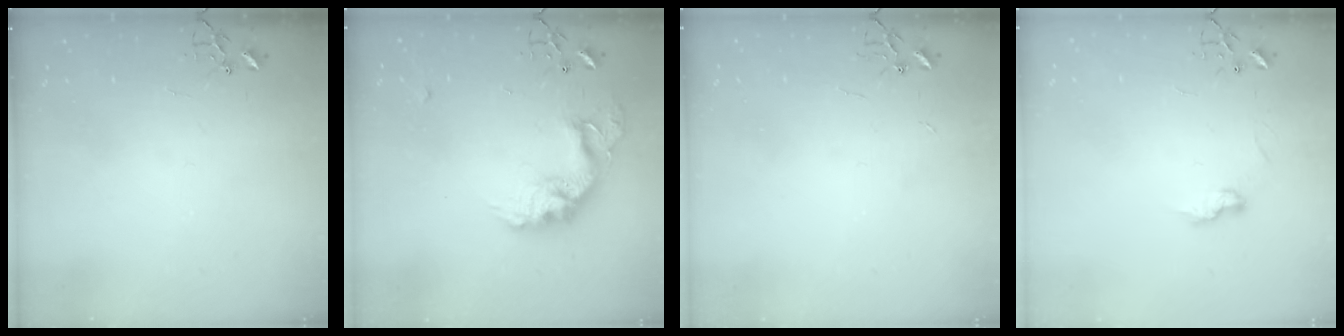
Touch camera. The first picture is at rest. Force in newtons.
{"total": 17.2, "press": 17.2, "slide": 1.2}
{"total": 2.2, "press": 2.2, "slide": 0.3}
{"total": 6.7, "press": 6.7, "slide": 0.4}